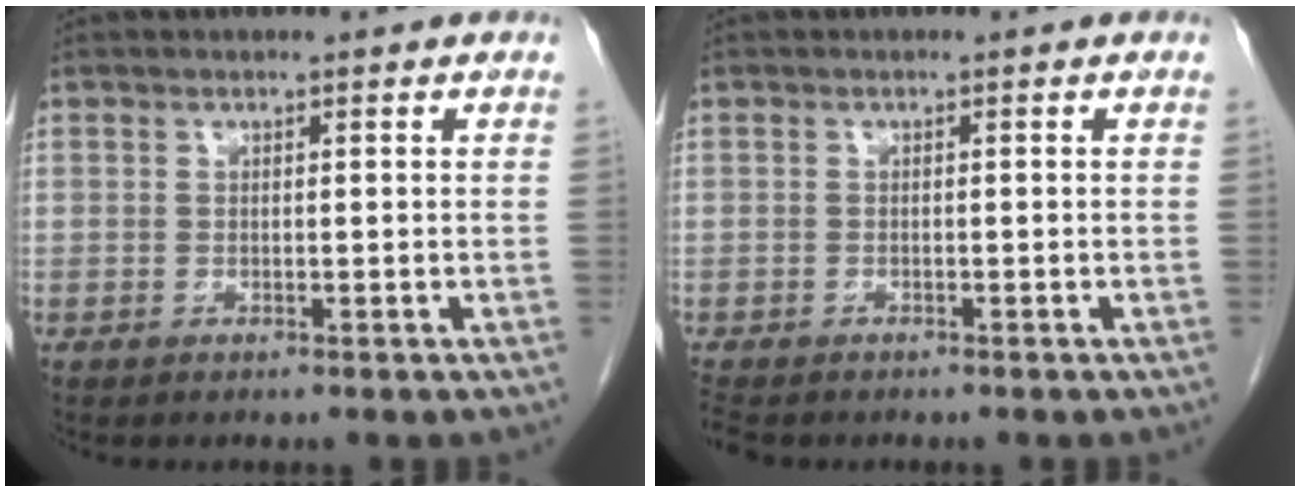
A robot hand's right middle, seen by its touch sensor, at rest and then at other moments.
{"total": 2.8, "force": [-2.4, 1.0, 1.1], "torque": [-0.027, -0.010, -0.038]}